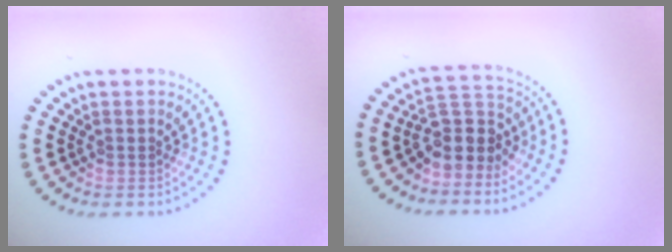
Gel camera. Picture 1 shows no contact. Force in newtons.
{"total": 4.0, "press": 3.5, "slide": 1.9}